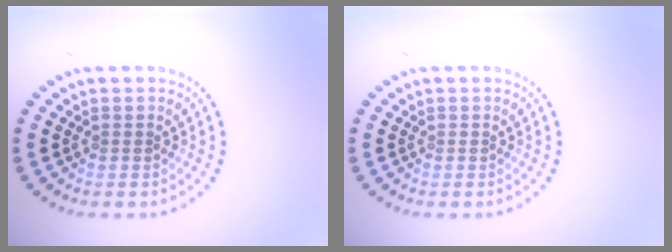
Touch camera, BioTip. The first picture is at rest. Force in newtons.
{"total": 0.0}